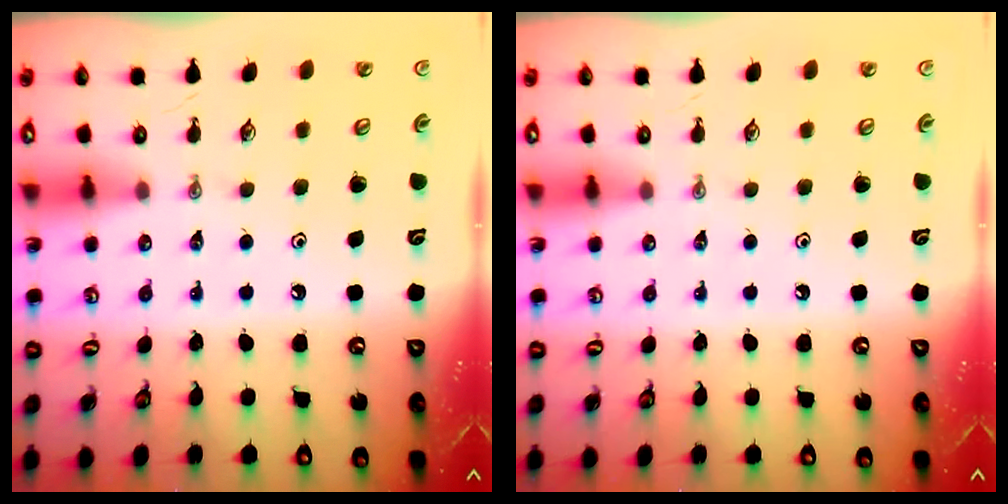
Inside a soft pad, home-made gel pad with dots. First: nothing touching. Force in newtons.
{"total": 0.0}